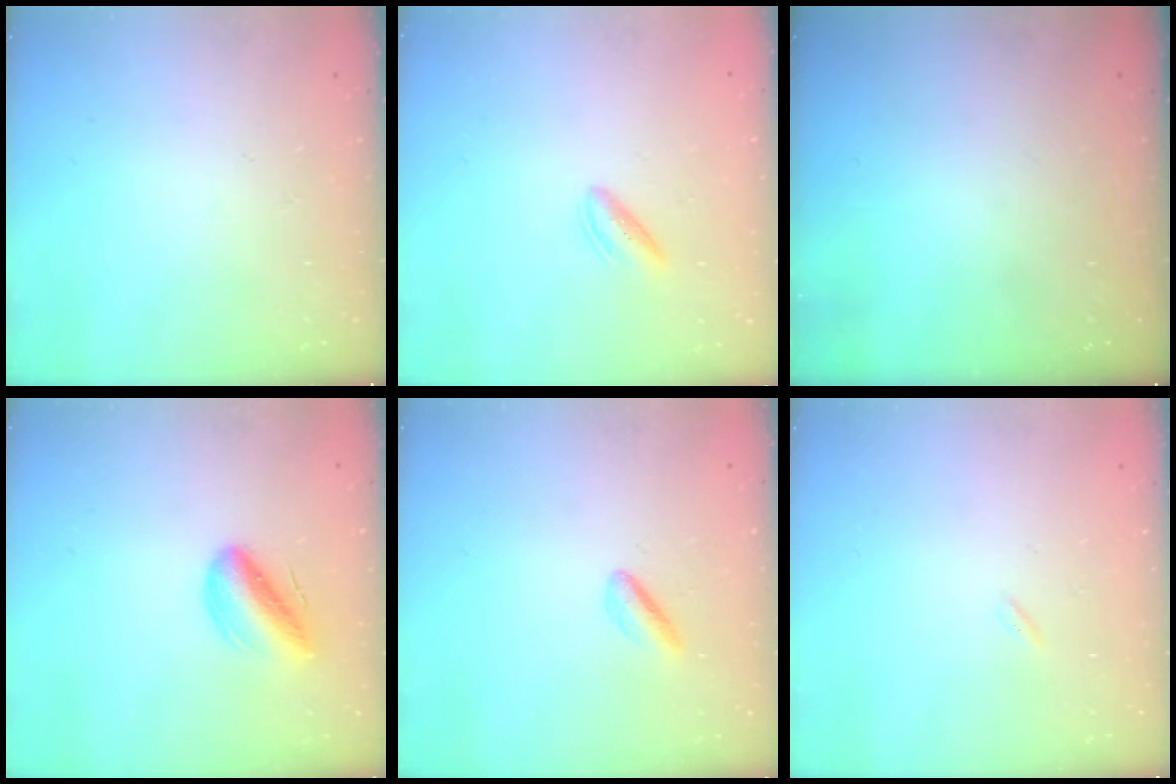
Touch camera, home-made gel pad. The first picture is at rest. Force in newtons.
{"total": 3.7, "press": 3.5, "slide": 1.1}
{"total": 0.0}
{"total": 10.7, "press": 10.4, "slide": 2.8}
{"total": 2.0, "press": 1.7, "slide": 1.0}
{"total": 0.0}